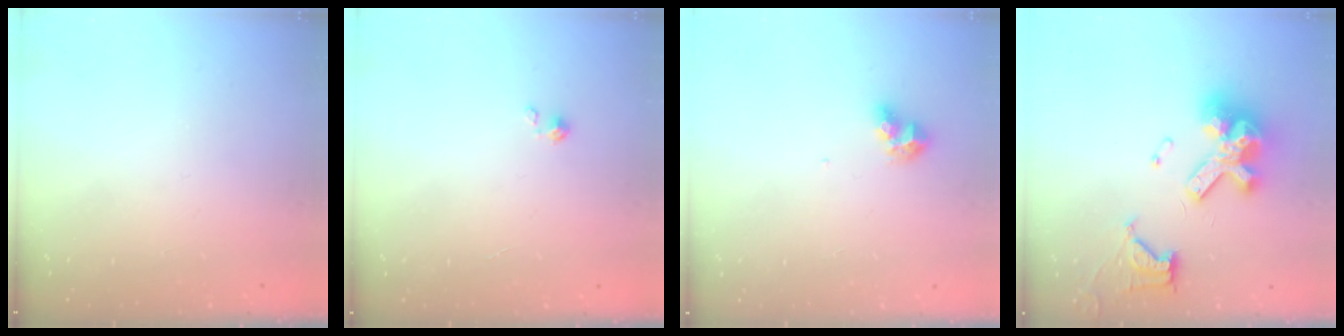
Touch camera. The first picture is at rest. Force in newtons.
{"total": 0.0}
{"total": 7.9, "press": 7.9, "slide": 0.6}
{"total": 15.7, "press": 15.6, "slide": 1.7}